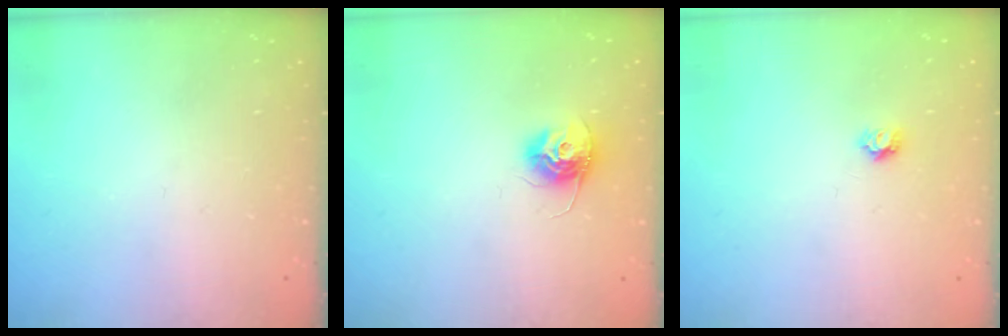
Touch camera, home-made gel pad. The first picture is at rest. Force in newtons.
{"total": 10.8, "press": 10.7, "slide": 0.6}
{"total": 3.8, "press": 3.8, "slide": 0.3}